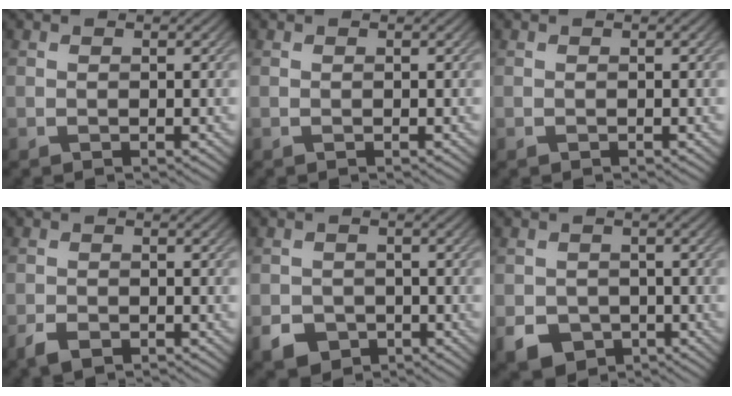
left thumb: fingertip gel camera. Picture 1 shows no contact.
{"total": 0.0}
{"total": 0.0}
{"total": 2.4, "force": [-1.6, 1.1, 1.3], "torque": [-0.029, -0.005, -0.034]}
{"total": 3.9, "force": [-2.0, 3.1, 1.4], "torque": [-0.028, -0.013, -0.039]}
{"total": 4.8, "force": [-2.1, 3.9, 1.9], "torque": [-0.042, -0.018, -0.038]}